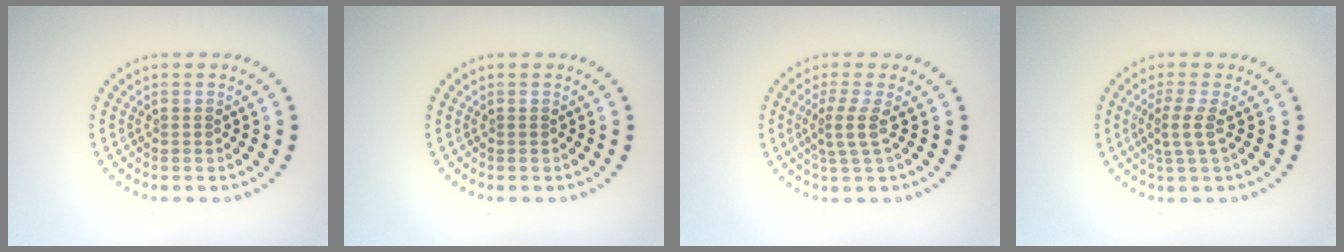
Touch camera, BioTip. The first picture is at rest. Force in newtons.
{"total": 0.0}
{"total": 2.2, "press": 1.6, "slide": 1.5}
{"total": 2.0, "press": 1.6, "slide": 1.3}